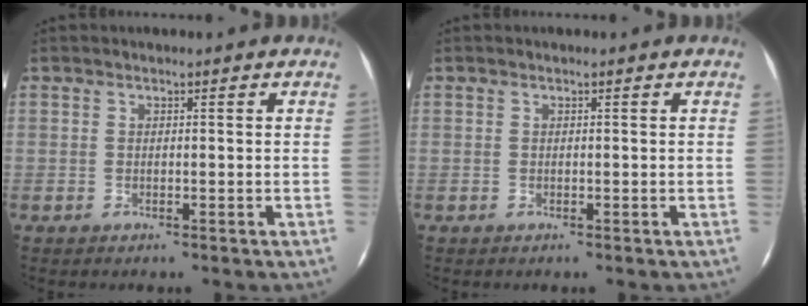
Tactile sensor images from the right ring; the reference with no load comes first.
{"total": 0.0}